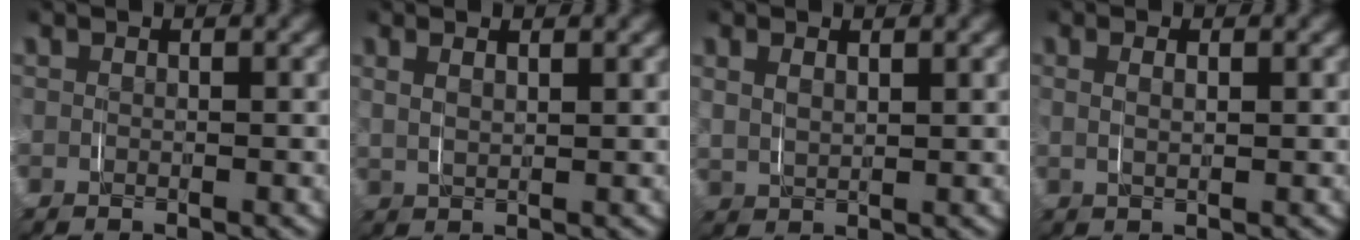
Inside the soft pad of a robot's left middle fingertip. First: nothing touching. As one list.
[{"total": 1.9, "force": [1.2, 0.8, 1.3], "torque": [-0.032, 0.000, 0.026]}, {"total": 2.1, "force": [1.2, 1.2, 1.2], "torque": [-0.035, -0.004, 0.030]}, {"total": 1.5, "force": [0.6, 0.4, 1.3], "torque": [-0.025, -0.002, 0.015]}]